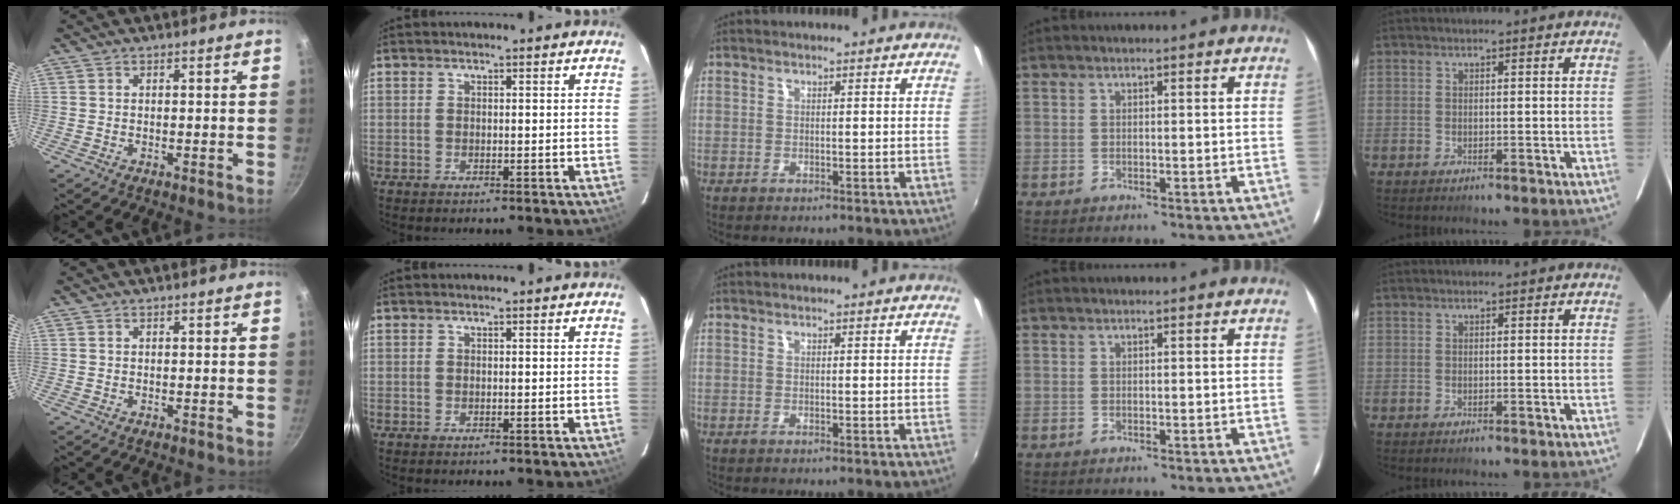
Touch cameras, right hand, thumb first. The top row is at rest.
{}